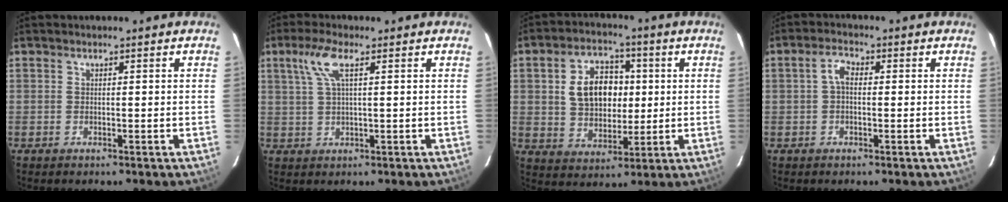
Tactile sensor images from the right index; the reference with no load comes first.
{"total": 5.3, "force": [2.2, 1.1, 4.7], "torque": [-0.099, 0.009, 0.047]}
{"total": 11.6, "force": [1.8, 8.3, 7.8], "torque": [-0.150, 0.026, 0.041]}
{"total": 2.7, "force": [-0.1, 1.6, 2.2], "torque": [-0.044, 0.012, -0.001]}